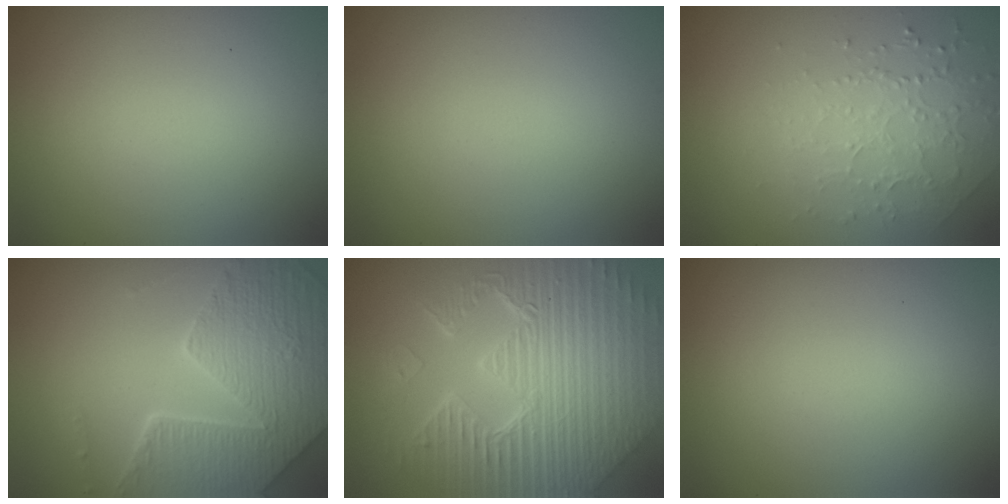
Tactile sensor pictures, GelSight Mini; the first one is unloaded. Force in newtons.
{"total": 0.0}
{"total": 1.7, "press": 1.5, "slide": 0.8}
{"total": 7.5, "press": 5.6, "slide": 5.0}
{"total": 11.3, "press": 7.2, "slide": 8.7}
{"total": 0.0}